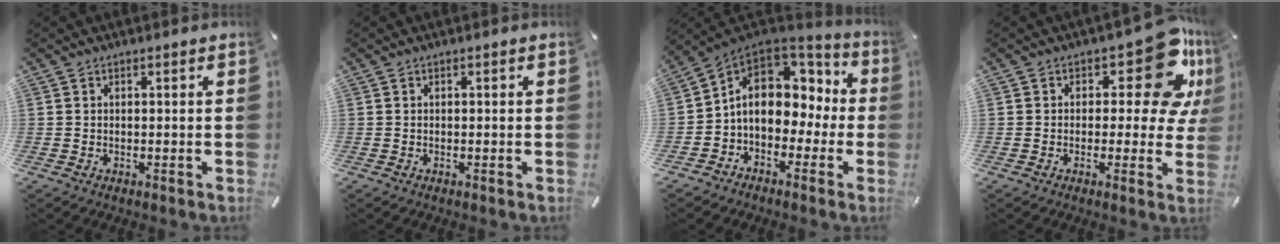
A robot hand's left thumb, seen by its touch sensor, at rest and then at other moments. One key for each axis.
{"total": 0.0}
{"total": 12.0, "fx": 1.1, "fy": 9.5, "fz": 7.2, "tx": -0.132, "ty": -0.002, "tz": 0.020}
{"total": 14.0, "fx": 6.4, "fy": 6.8, "fz": 10.4, "tx": -0.118, "ty": -0.050, "tz": 0.105}